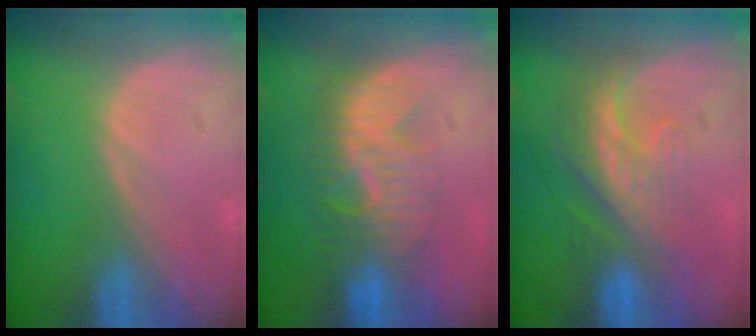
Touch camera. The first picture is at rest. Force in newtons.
{"total": 8.4, "press": 8.1, "slide": 2.4}
{"total": 8.2, "press": 7.2, "slide": 4.0}